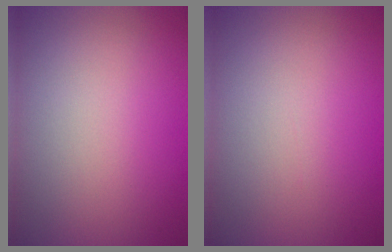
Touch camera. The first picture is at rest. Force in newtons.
{"total": 0.0}